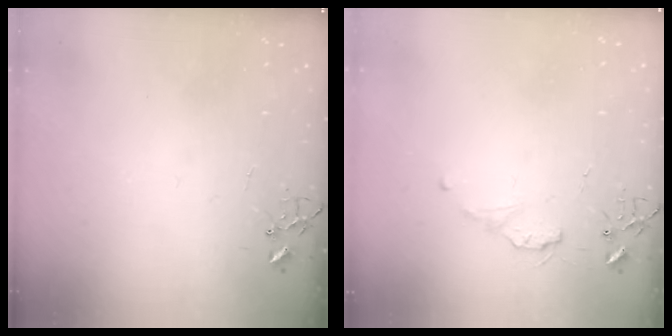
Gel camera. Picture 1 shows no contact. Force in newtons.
{"total": 5.2, "press": 5.2, "slide": 0.7}